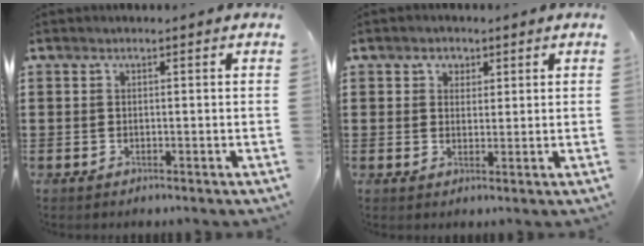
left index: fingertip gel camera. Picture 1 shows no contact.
{"total": 2.2, "force": [1.2, 1.8, 0.4], "torque": [-0.008, 0.006, 0.018]}